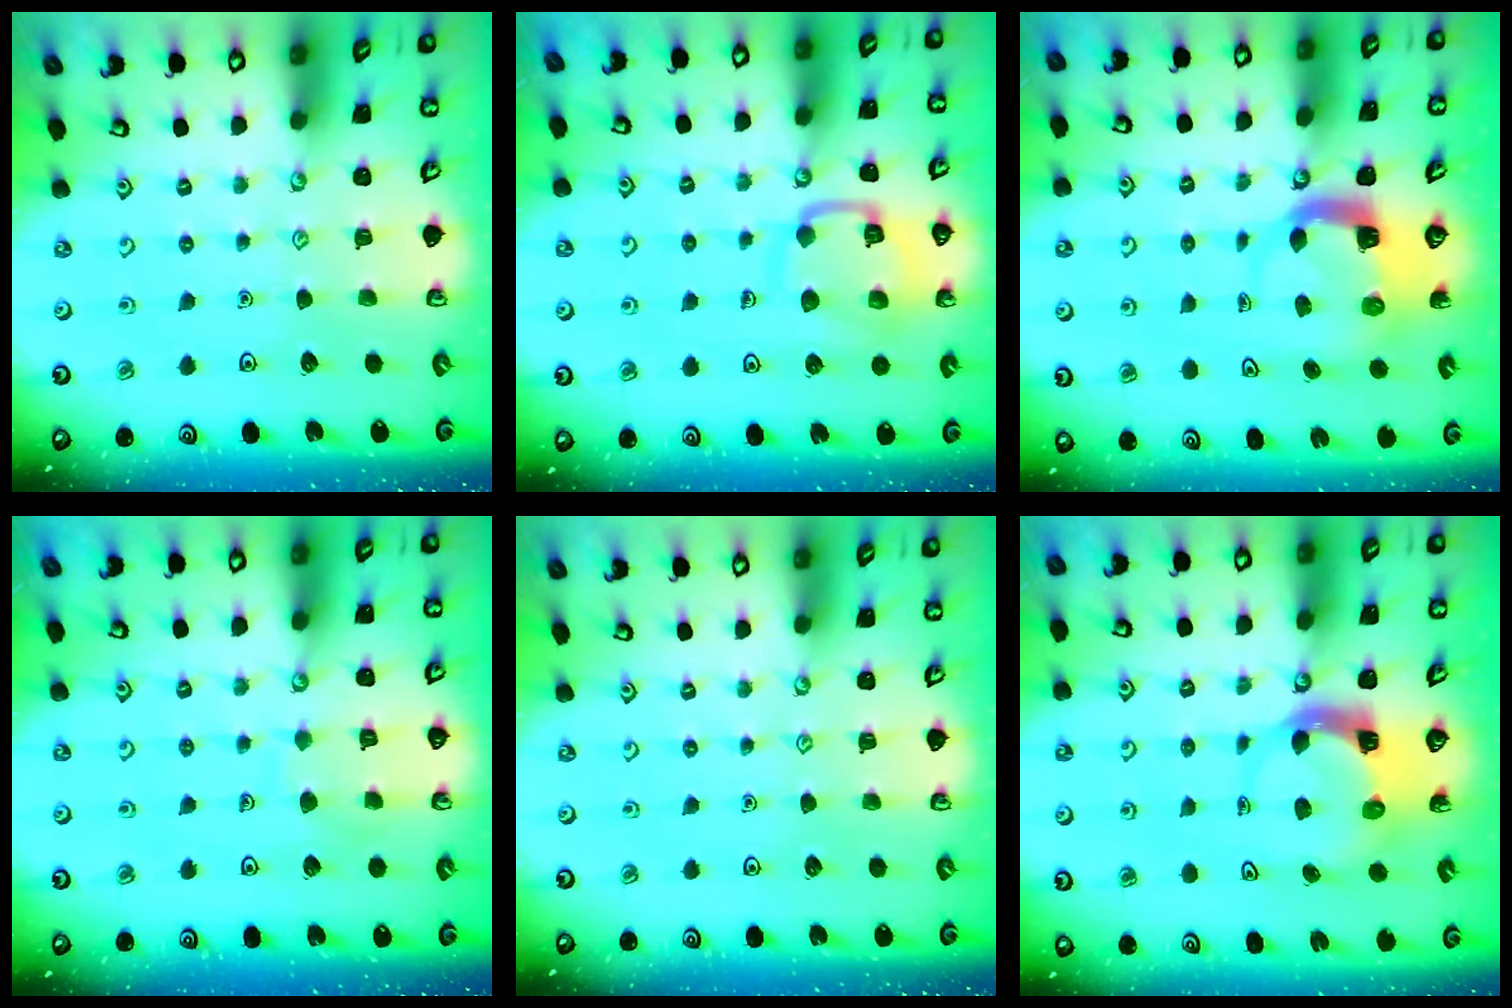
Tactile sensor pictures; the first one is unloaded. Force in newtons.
{"total": 13.0, "press": 13.0, "slide": 1.4}
{"total": 4.5, "press": 4.5, "slide": 0.6}
{"total": 5.8, "press": 5.8, "slide": 0.6}
{"total": 0.0}
{"total": 6.2, "press": 6.1, "slide": 1.1}